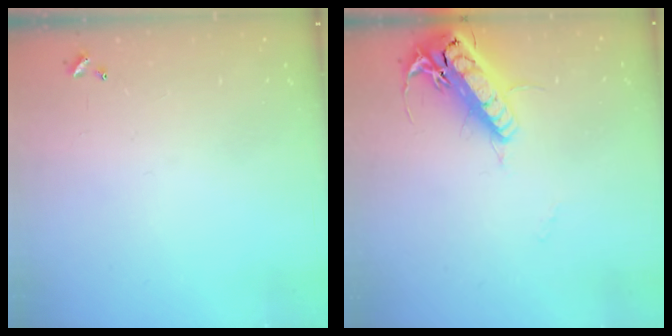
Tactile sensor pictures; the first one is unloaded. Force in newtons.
{"total": 19.2, "press": 18.9, "slide": 3.3}